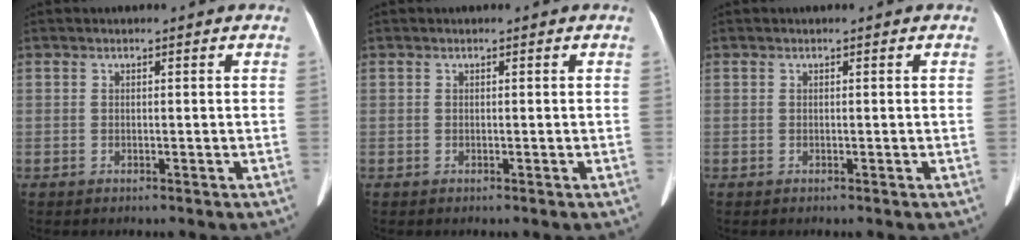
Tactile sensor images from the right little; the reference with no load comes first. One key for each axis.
{"total": 0.0}
{"total": 0.0}